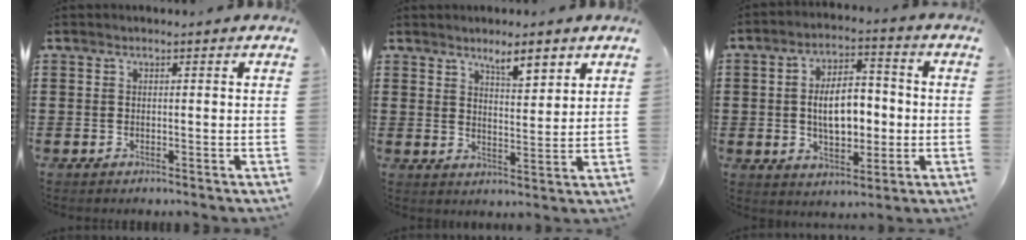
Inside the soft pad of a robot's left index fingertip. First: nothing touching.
{"total": 5.0, "force": [4.1, 1.1, 2.8], "torque": [-0.040, -0.017, 0.066]}
{"total": 8.7, "force": [-0.5, 4.7, 7.3], "torque": [-0.119, 0.003, -0.017]}